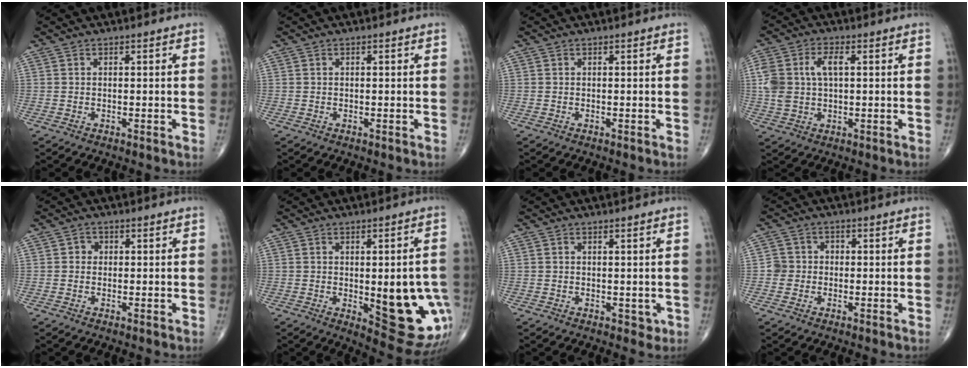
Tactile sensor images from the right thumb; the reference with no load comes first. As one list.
[{"total": 0.0}, {"total": 0.0}, {"total": 8.1, "force": [1.4, 4.6, 6.5], "torque": [-0.145, 0.013, 0.031]}, {"total": 1.4, "force": [0.2, 1.3, 0.5], "torque": [0.002, 0.003, -0.001]}, {"total": 17.0, "force": [-3.0, 6.5, 15.4], "torque": [-0.156, -0.009, -0.013]}, {"total": 1.3, "force": [0.1, 1.1, 0.8], "torque": [-0.006, -0.001, 0.006]}, {"total": 3.0, "force": [-0.5, 3.0, 0.3], "torque": [0.020, 0.010, -0.017]}]